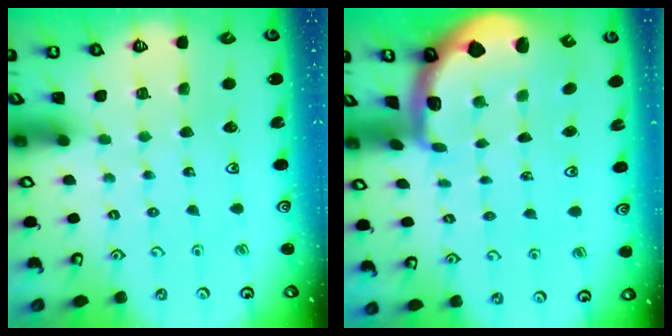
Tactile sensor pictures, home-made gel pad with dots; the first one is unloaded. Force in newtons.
{"total": 1.6, "press": 1.5, "slide": 0.4}